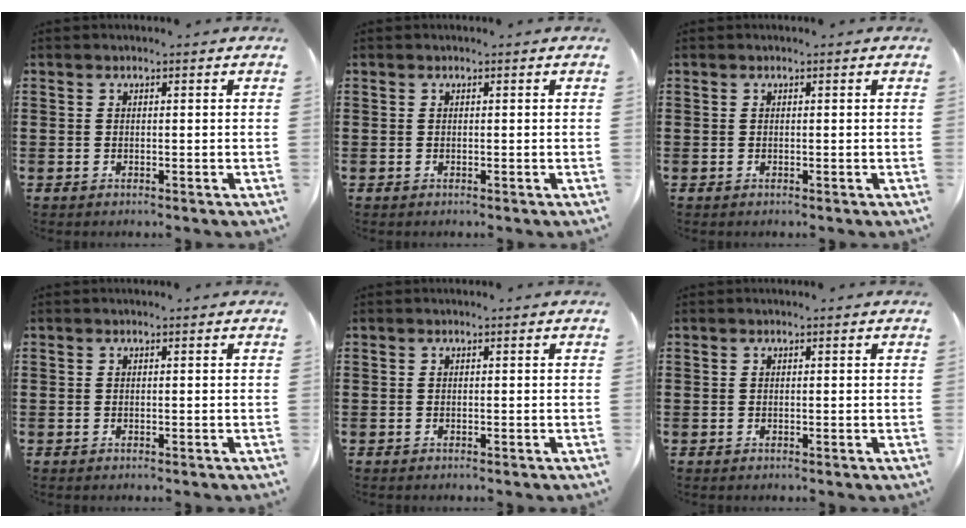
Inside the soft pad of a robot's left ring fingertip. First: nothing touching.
{"total": 0.0}
{"total": 0.0}
{"total": 0.0}
{"total": 0.0}
{"total": 0.0}